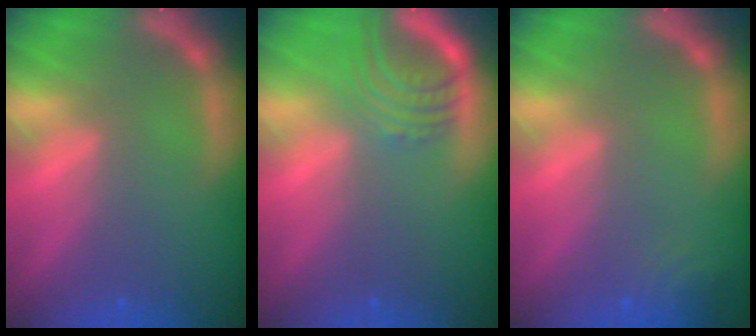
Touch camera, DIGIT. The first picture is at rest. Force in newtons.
{"total": 5.0}
{"total": 2.4}